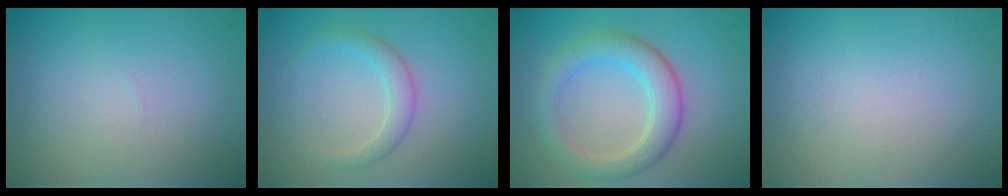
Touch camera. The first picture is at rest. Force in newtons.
{"total": 2.0, "press": 2.0, "slide": 0.1}
{"total": 4.4, "press": 4.4, "slide": 0.3}
{"total": 0.0}